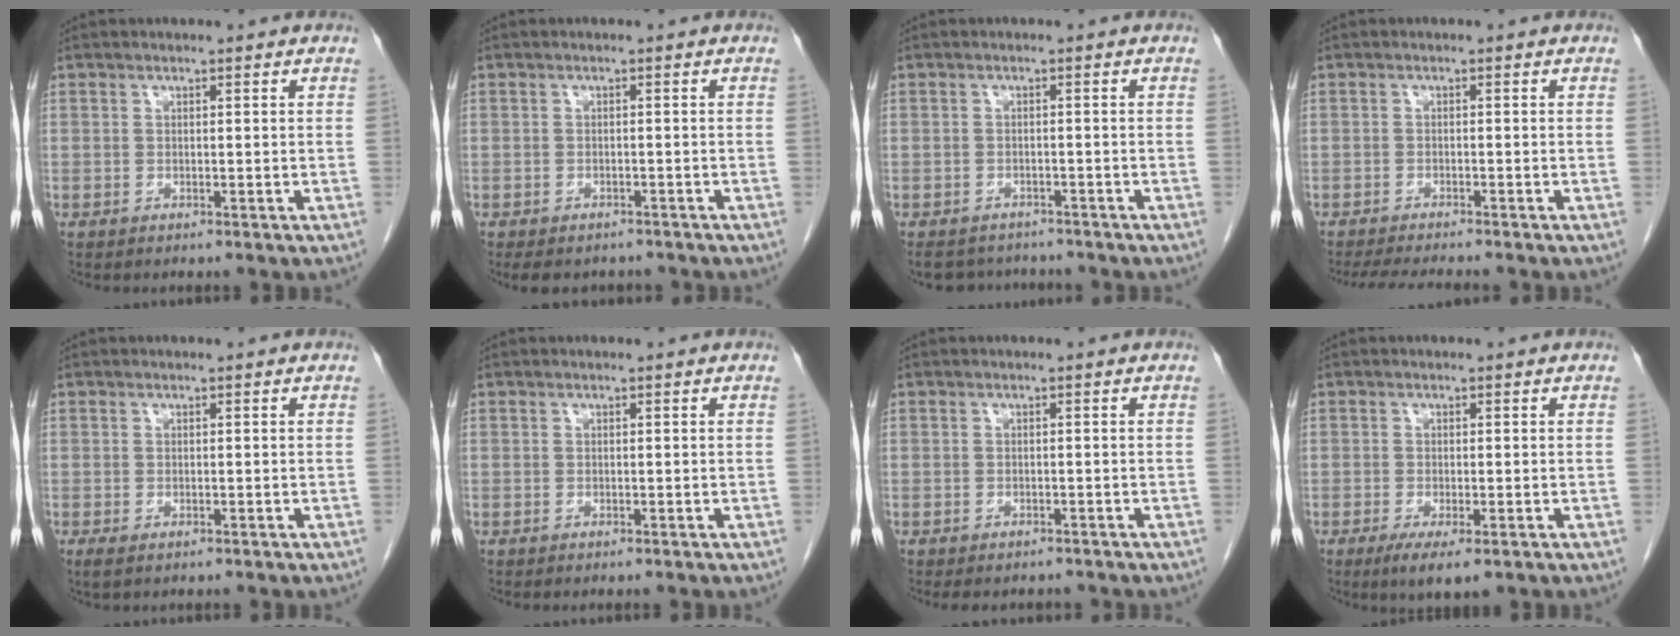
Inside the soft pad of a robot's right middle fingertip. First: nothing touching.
{"total": 6.5, "force": [-5.5, 2.8, 2.0], "torque": [-0.024, 0.002, -0.068]}
{"total": 6.7, "force": [-6.1, 2.5, 1.1], "torque": [-0.013, 0.001, -0.081]}
{"total": 6.0, "force": [-5.4, 0.3, 2.6], "torque": [-0.038, -0.016, -0.085]}
{"total": 1.5, "force": [-0.8, 0.7, 1.0], "torque": [-0.018, -0.003, -0.008]}
{"total": 0.0}
{"total": 4.2, "force": [-3.7, 1.6, 1.1], "torque": [-0.008, -0.001, -0.045]}
{"total": 4.3, "force": [-2.4, 1.0, 3.5], "torque": [-0.057, -0.012, -0.034]}